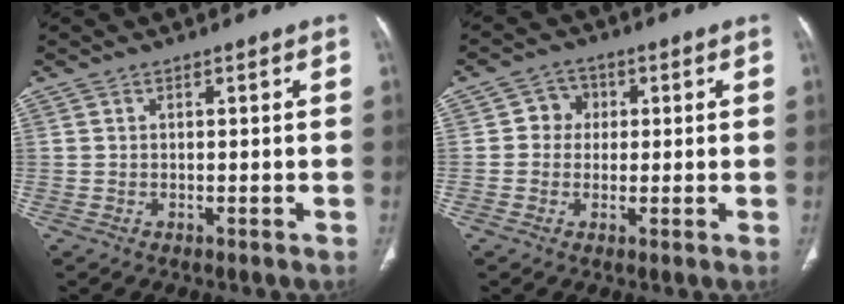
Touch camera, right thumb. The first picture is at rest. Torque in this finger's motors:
{"motor_torque": [0.25, 0.04, 0.25, -0.46, 0.14]}